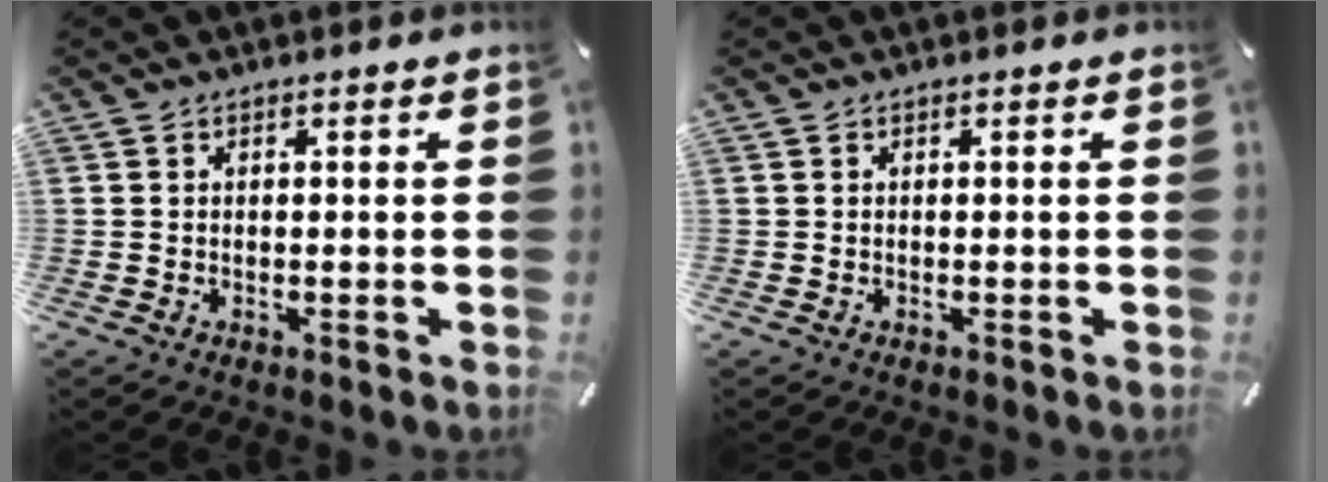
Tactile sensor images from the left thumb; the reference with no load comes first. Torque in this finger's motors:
{"motor_torque": [-0.01, -0.01, -0.04, 0.02, 0.00]}